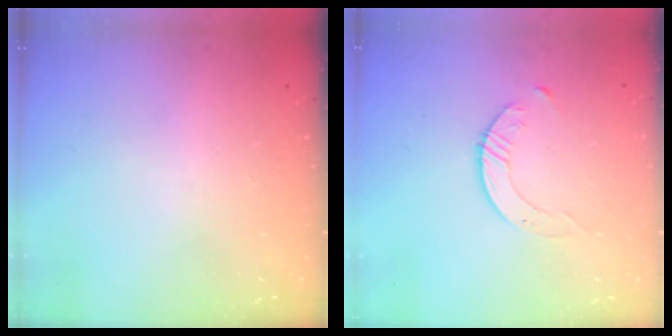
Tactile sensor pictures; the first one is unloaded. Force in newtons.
{"total": 3.1, "press": 3.1, "slide": 0.4}